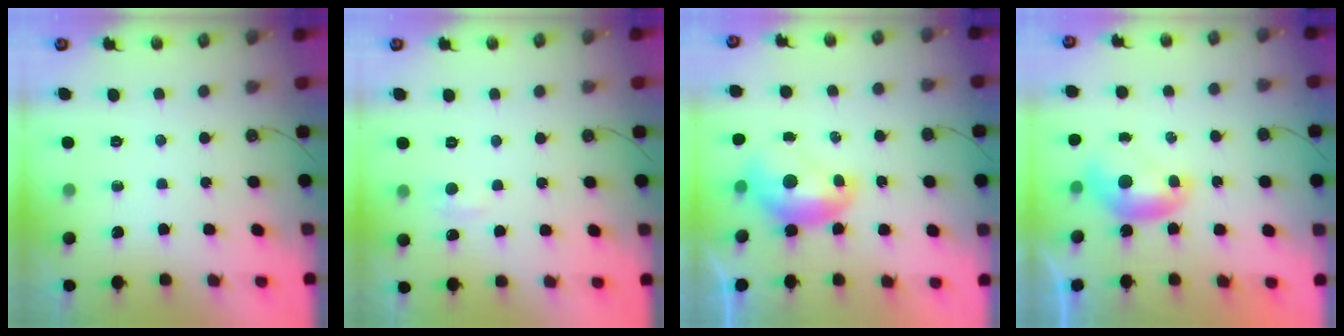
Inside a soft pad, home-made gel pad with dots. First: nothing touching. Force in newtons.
{"total": 2.2, "press": 2.1, "slide": 0.6}
{"total": 2.1, "press": 2.0, "slide": 0.3}
{"total": 0.0}